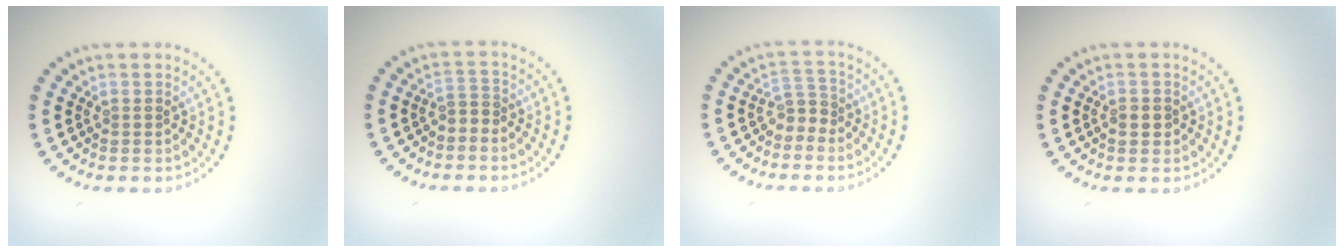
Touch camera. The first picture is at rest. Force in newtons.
{"total": 1.4, "press": 1.1, "slide": 1.0}
{"total": 1.7, "press": 1.2, "slide": 1.3}
{"total": 1.3, "press": 1.3, "slide": 0.1}